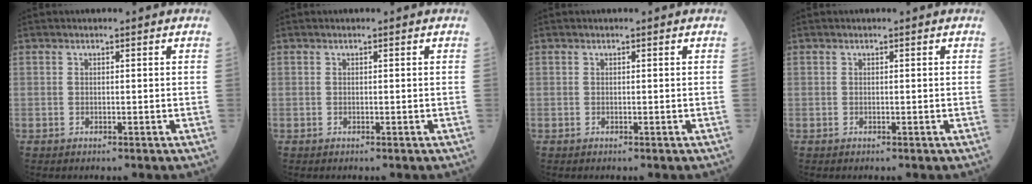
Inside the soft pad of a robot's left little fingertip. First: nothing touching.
{"total": 0.0}
{"total": 0.0}
{"total": 0.0}